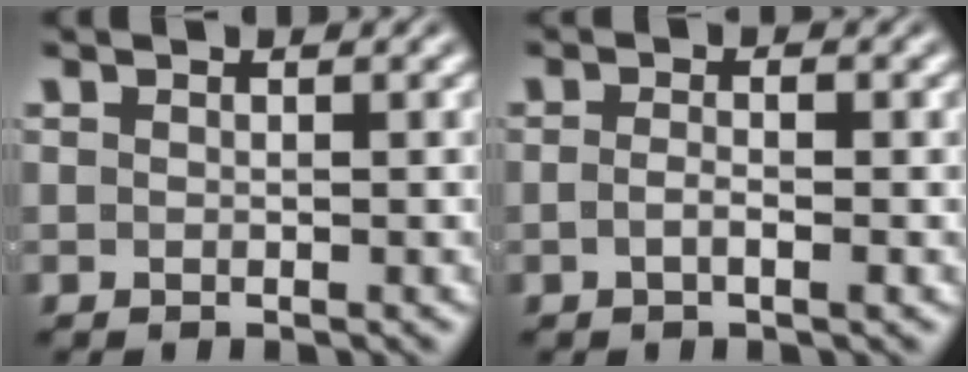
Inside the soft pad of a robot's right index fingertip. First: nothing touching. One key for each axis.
{"total": 1.6, "fx": -0.8, "fy": -0.2, "fz": 1.4, "tx": -0.024, "ty": -0.006, "tz": -0.012}